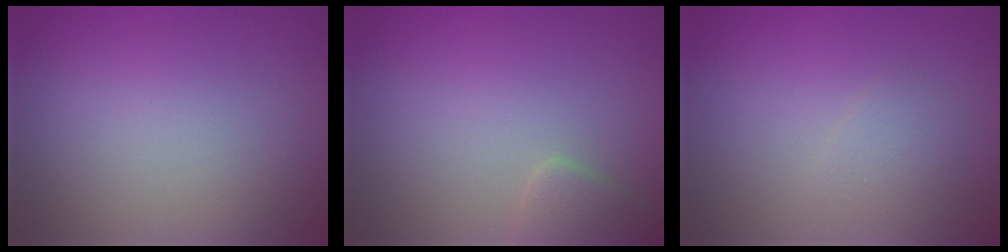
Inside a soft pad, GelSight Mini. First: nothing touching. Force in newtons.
{"total": 1.8, "press": 1.8, "slide": 0.1}
{"total": 1.5, "press": 1.4, "slide": 0.1}